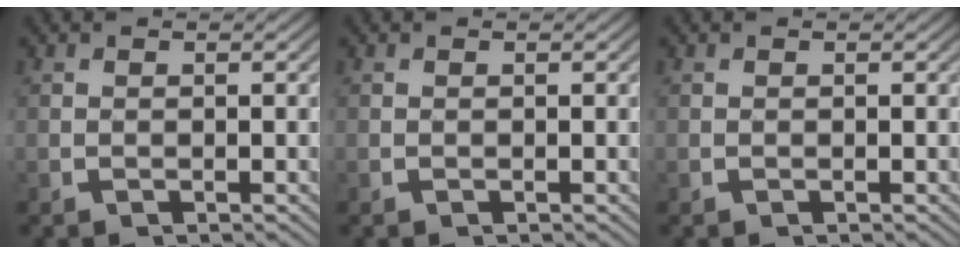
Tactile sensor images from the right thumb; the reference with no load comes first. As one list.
[{"total": 0.0}, {"total": 0.0}]